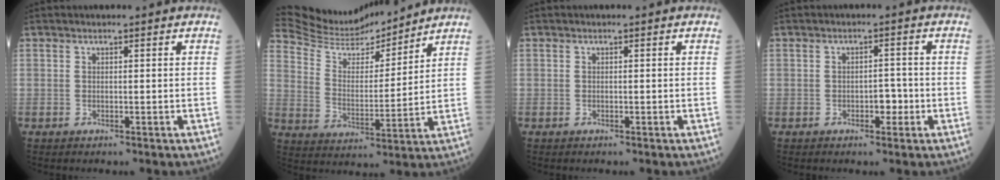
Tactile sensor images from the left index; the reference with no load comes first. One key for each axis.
{"total": 14.0, "fx": 13.6, "fy": 1.3, "fz": 3.2, "tx": -0.071, "ty": 0.000, "tz": 0.239}
{"total": 0.0}
{"total": 2.3, "fx": -1.0, "fy": 1.1, "fz": 1.7, "tx": -0.014, "ty": 0.003, "tz": -0.017}